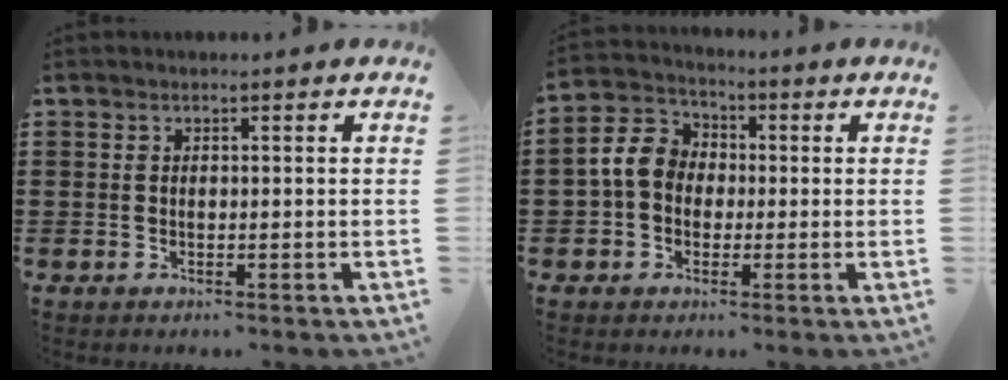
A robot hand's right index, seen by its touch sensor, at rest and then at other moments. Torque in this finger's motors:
{"motor_torque": [0.33, -0.13, 0.76, 0.15]}